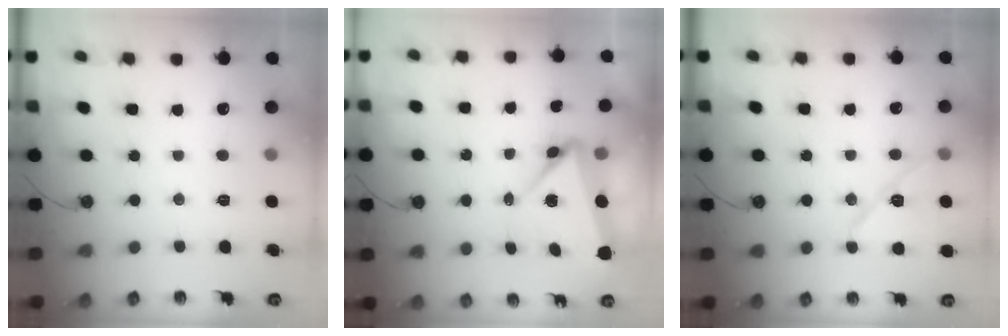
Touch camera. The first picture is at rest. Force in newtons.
{"total": 5.4, "press": 5.2, "slide": 1.4}
{"total": 11.6, "press": 11.5, "slide": 1.3}